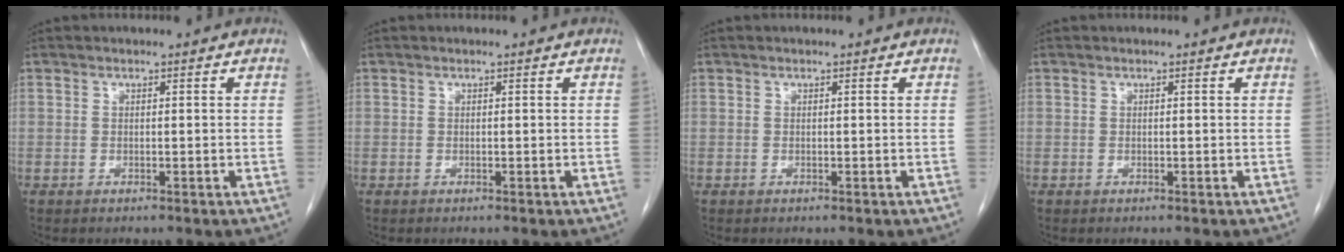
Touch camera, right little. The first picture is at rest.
{"total": 0.0}
{"total": 0.0}
{"total": 0.0}